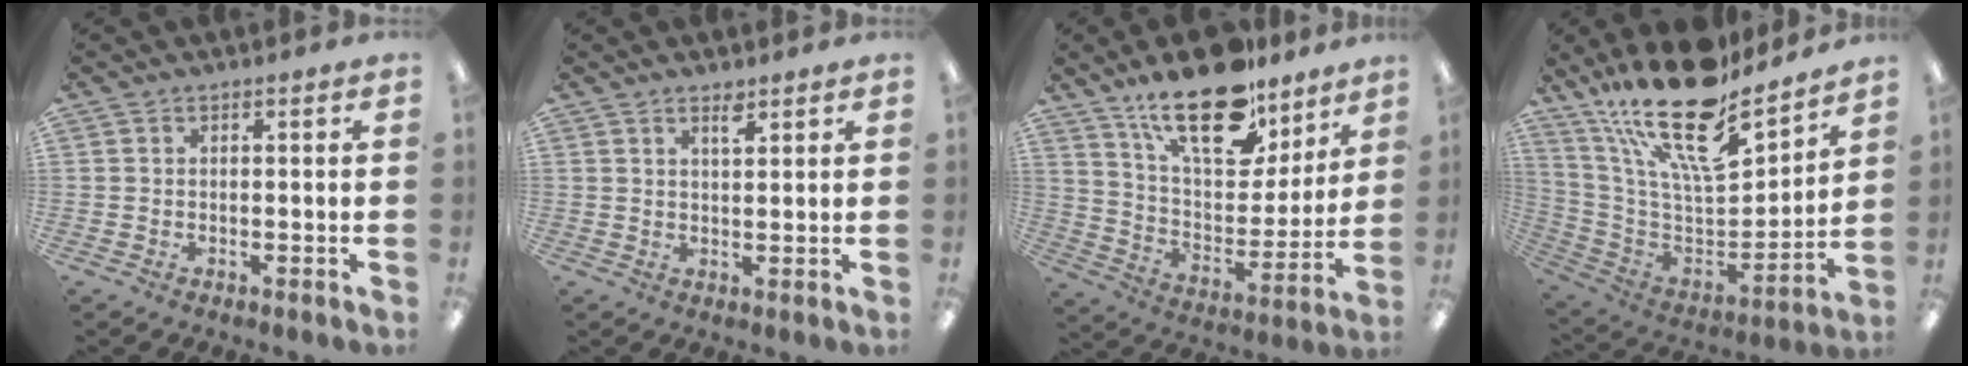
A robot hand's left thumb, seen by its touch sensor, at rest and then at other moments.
{"total": 2.9, "force": [2.3, 0.9, 1.7], "torque": [-0.021, -0.006, 0.037]}
{"total": 22.8, "force": [16.0, 9.9, 13.0], "torque": [-0.210, -0.095, 0.277]}
{"total": 24.0, "force": [17.5, 8.0, 14.4], "torque": [-0.260, -0.121, 0.302]}